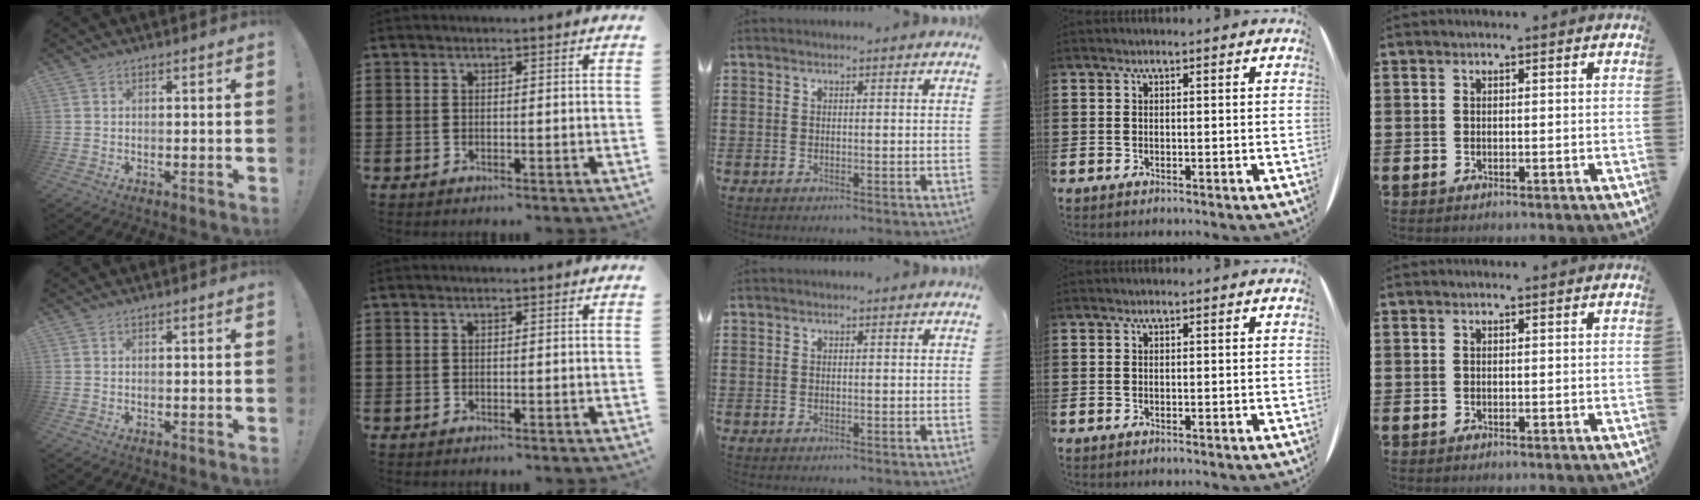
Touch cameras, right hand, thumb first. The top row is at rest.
{}